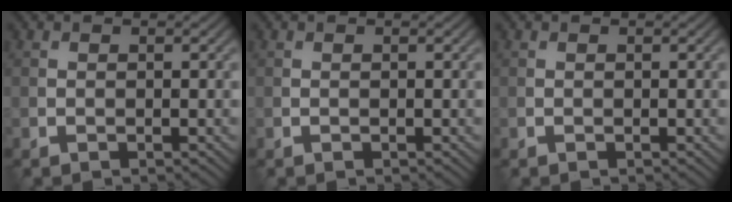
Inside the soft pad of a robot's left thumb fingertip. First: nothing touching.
{"total": 0.0}
{"total": 0.0}